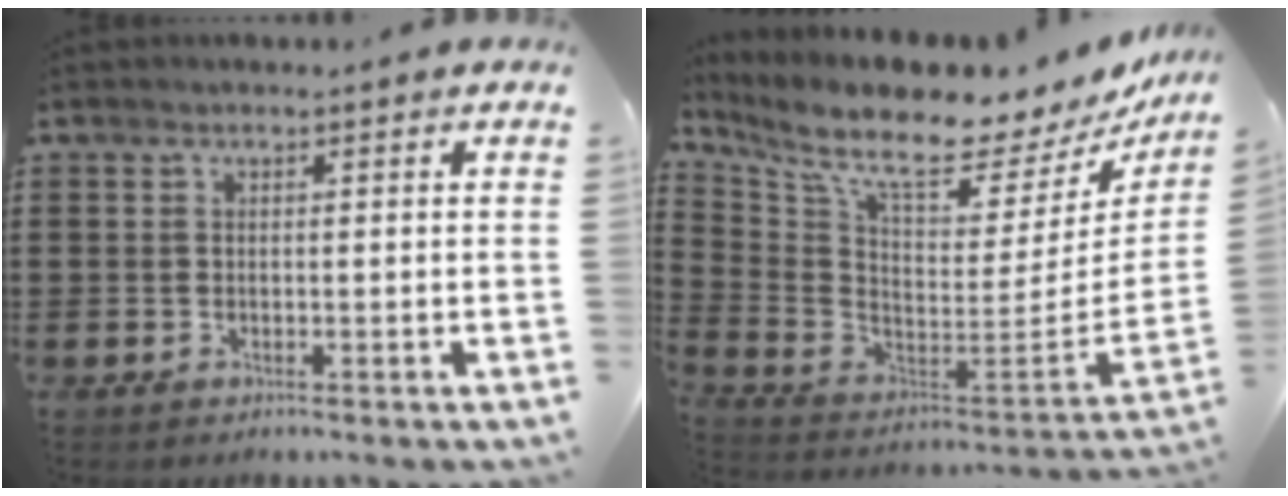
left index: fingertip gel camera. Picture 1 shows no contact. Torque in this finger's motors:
{"motor_torque": [2.14, 0.00, 1.05, 0.21]}